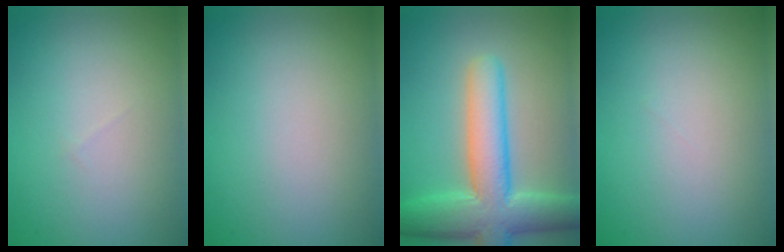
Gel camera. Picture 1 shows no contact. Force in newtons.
{"total": 0.0}
{"total": 8.7, "press": 8.7, "slide": 0.5}
{"total": 0.0}